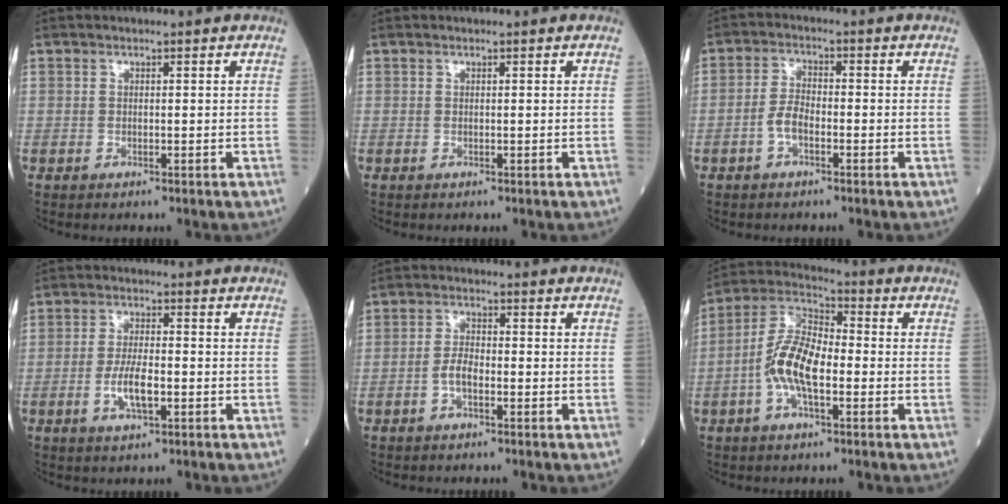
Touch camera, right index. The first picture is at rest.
{"total": 0.0}
{"total": 3.7, "force": [-1.4, 1.7, 3.0], "torque": [-0.062, 0.009, -0.031]}
{"total": 5.4, "force": [-1.5, 1.5, 4.9], "torque": [-0.098, 0.000, -0.026]}
{"total": 3.2, "force": [-1.1, 1.3, 2.7], "torque": [-0.054, 0.007, -0.023]}
{"total": 10.3, "force": [-2.2, 3.8, 9.3], "torque": [-0.203, 0.017, -0.049]}